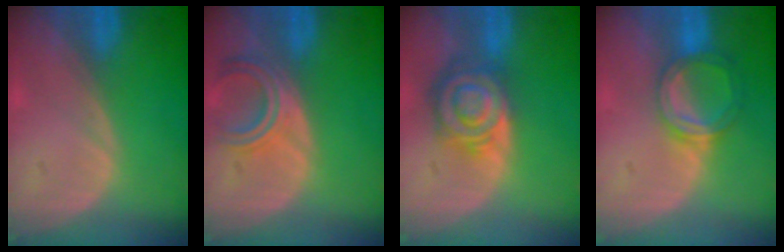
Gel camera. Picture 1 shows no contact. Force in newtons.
{"total": 5.4, "press": 5.0, "slide": 2.0}
{"total": 8.5, "press": 7.4, "slide": 4.3}
{"total": 5.3, "press": 5.0, "slide": 1.7}